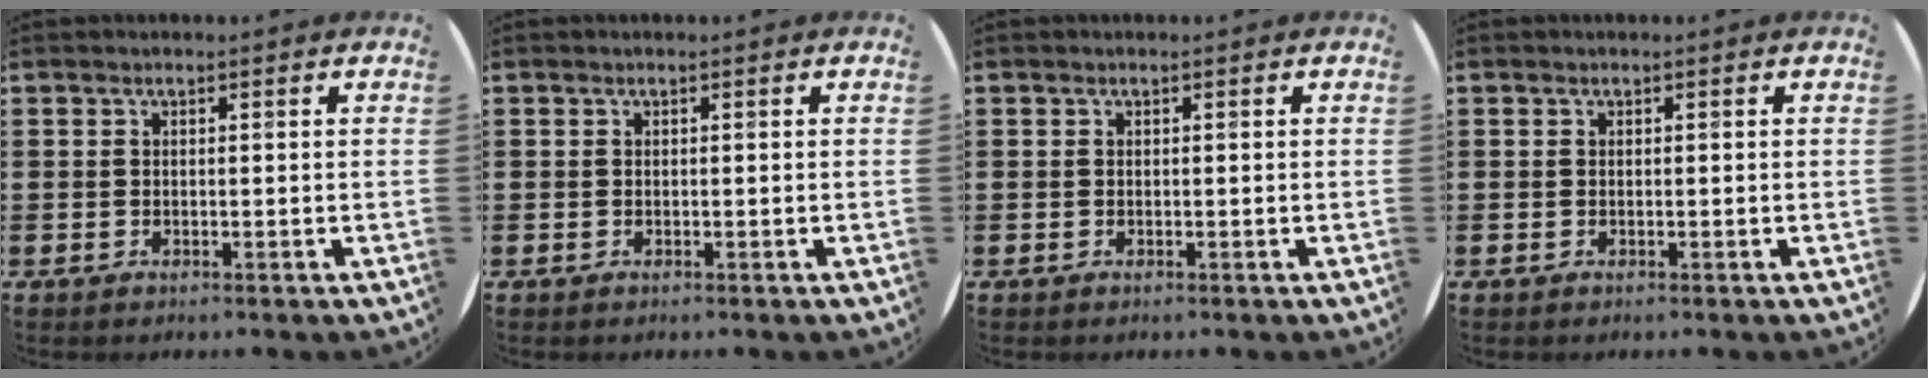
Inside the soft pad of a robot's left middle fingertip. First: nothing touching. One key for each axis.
{"total": 0.0}
{"total": 0.0}
{"total": 0.0}